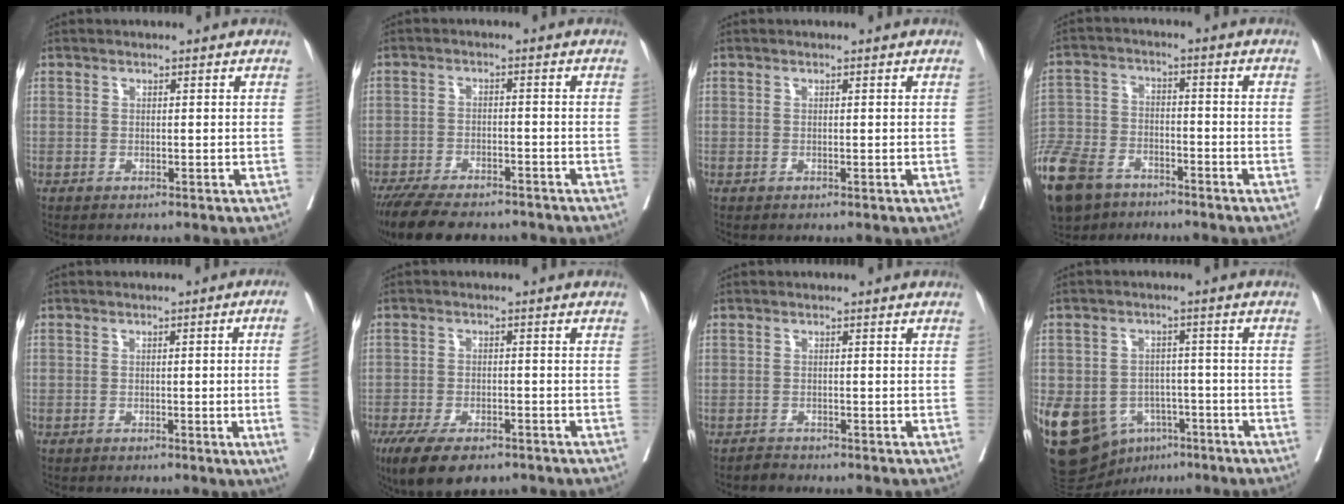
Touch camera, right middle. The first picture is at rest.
{"total": 12.8, "force": [-10.9, 3.9, 5.5], "torque": [-0.097, -0.008, -0.162]}
{"total": 0.0}
{"total": 16.8, "force": [-11.8, 8.8, 8.2], "torque": [-0.222, -0.024, -0.212]}
{"total": 6.7, "force": [-1.2, -1.3, 6.5], "torque": [-0.068, -0.005, -0.020]}
{"total": 9.9, "force": [-7.1, 3.7, 5.9], "torque": [-0.096, -0.012, -0.112]}
{"total": 1.1, "force": [-1.0, 0.3, -0.2], "torque": [0.003, -0.003, -0.021]}
{"total": 16.6, "force": [-7.6, 12.3, 8.2], "torque": [-0.181, 0.010, -0.108]}